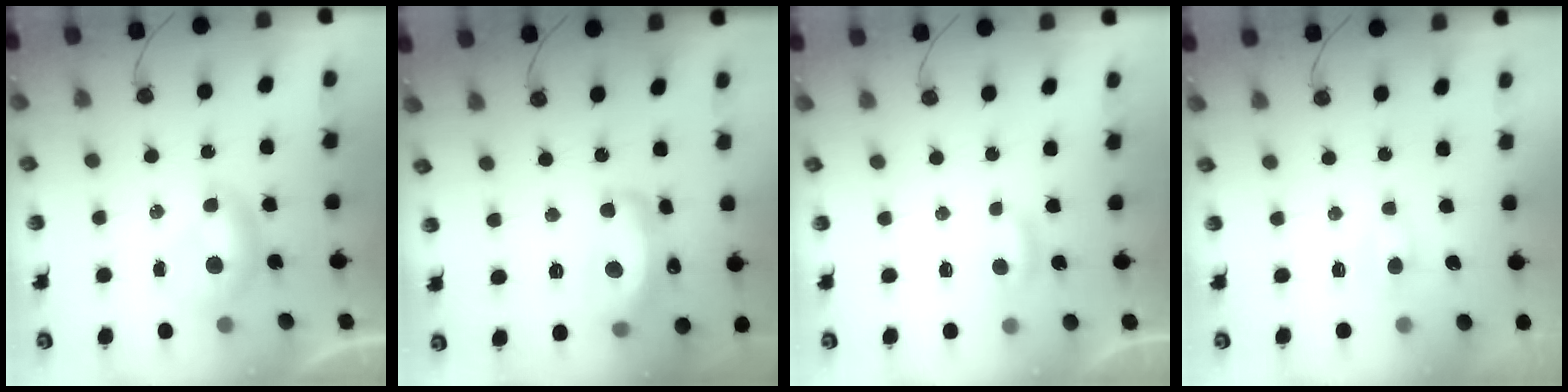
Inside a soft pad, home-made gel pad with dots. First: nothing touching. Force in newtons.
{"total": 9.2, "press": 9.2, "slide": 0.8}
{"total": 2.7, "press": 2.7, "slide": 0.4}
{"total": 0.5, "press": 0.3, "slide": 0.5}